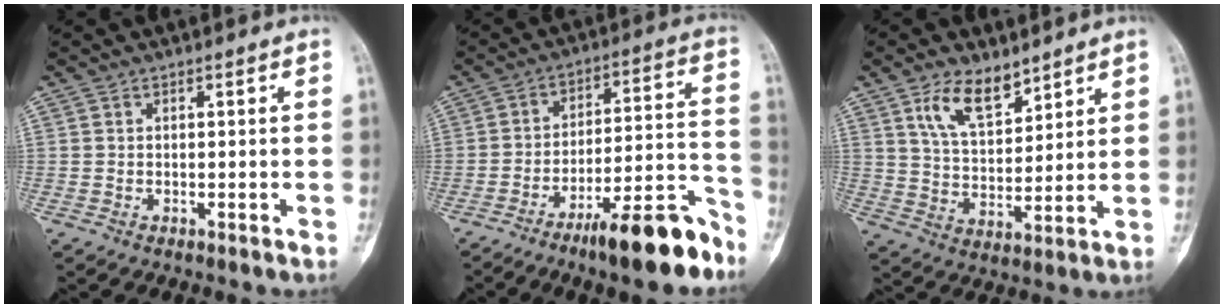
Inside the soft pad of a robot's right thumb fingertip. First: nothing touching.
{"total": 16.5, "force": [-11.1, 3.8, 11.6], "torque": [-0.150, 0.095, -0.178]}
{"total": 9.8, "force": [6.3, 4.7, 5.9], "torque": [-0.086, -0.040, 0.122]}